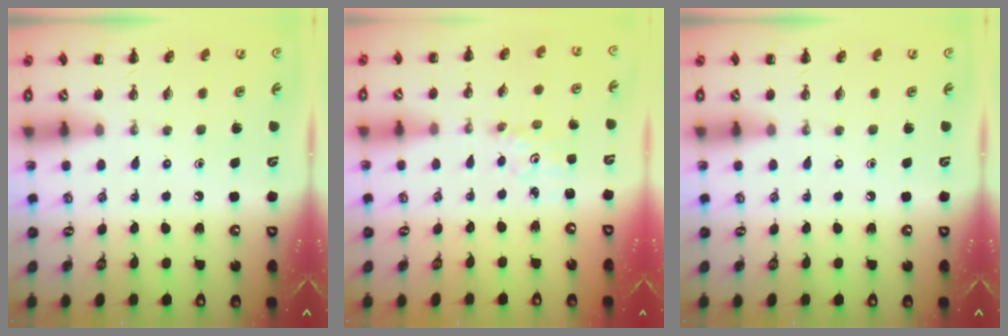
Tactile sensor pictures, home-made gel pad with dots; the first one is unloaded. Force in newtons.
{"total": 1.8, "press": 1.8, "slide": 0.5}
{"total": 0.0}